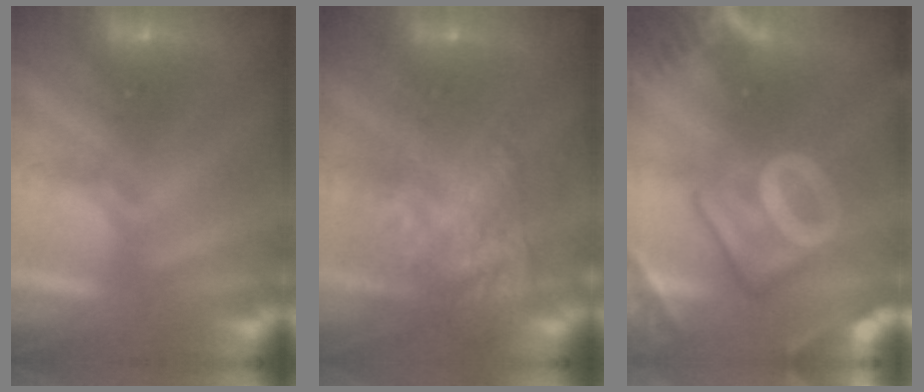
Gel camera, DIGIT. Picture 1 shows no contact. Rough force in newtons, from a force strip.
{"total": 10.6}
{"total": 7.8}